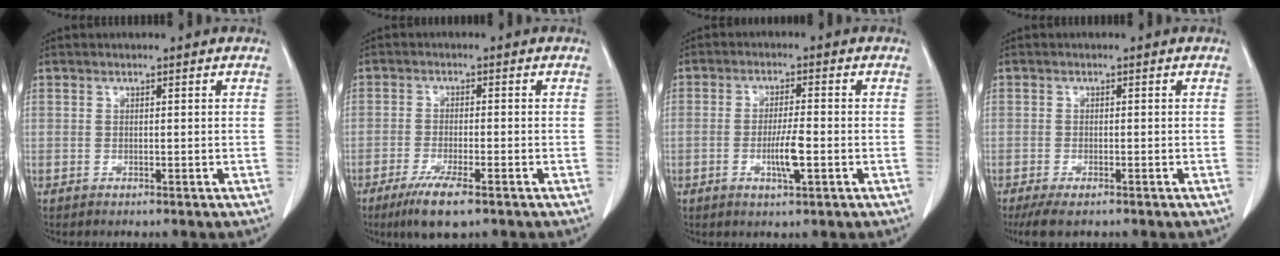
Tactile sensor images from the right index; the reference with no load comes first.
{"total": 6.5, "force": [-4.1, 0.8, 5.0], "torque": [-0.094, -0.016, -0.069]}
{"total": 4.9, "force": [-1.4, 0.5, 4.7], "torque": [-0.088, -0.006, -0.024]}
{"total": 4.4, "force": [-3.3, 1.3, 2.7], "torque": [-0.046, -0.010, -0.049]}